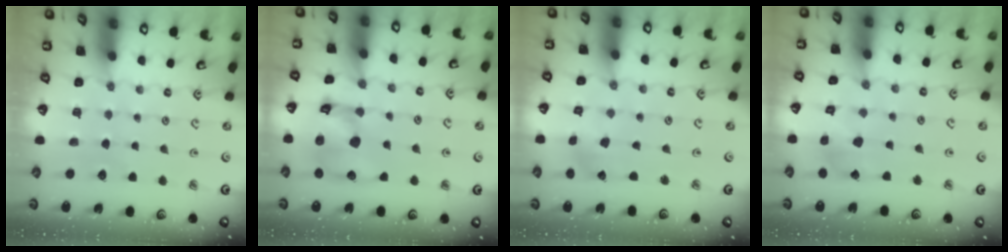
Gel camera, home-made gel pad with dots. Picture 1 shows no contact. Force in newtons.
{"total": 14.1, "press": 14.0, "slide": 1.8}
{"total": 1.5, "press": 1.5, "slide": 0.3}
{"total": 6.3, "press": 6.3, "slide": 0.5}